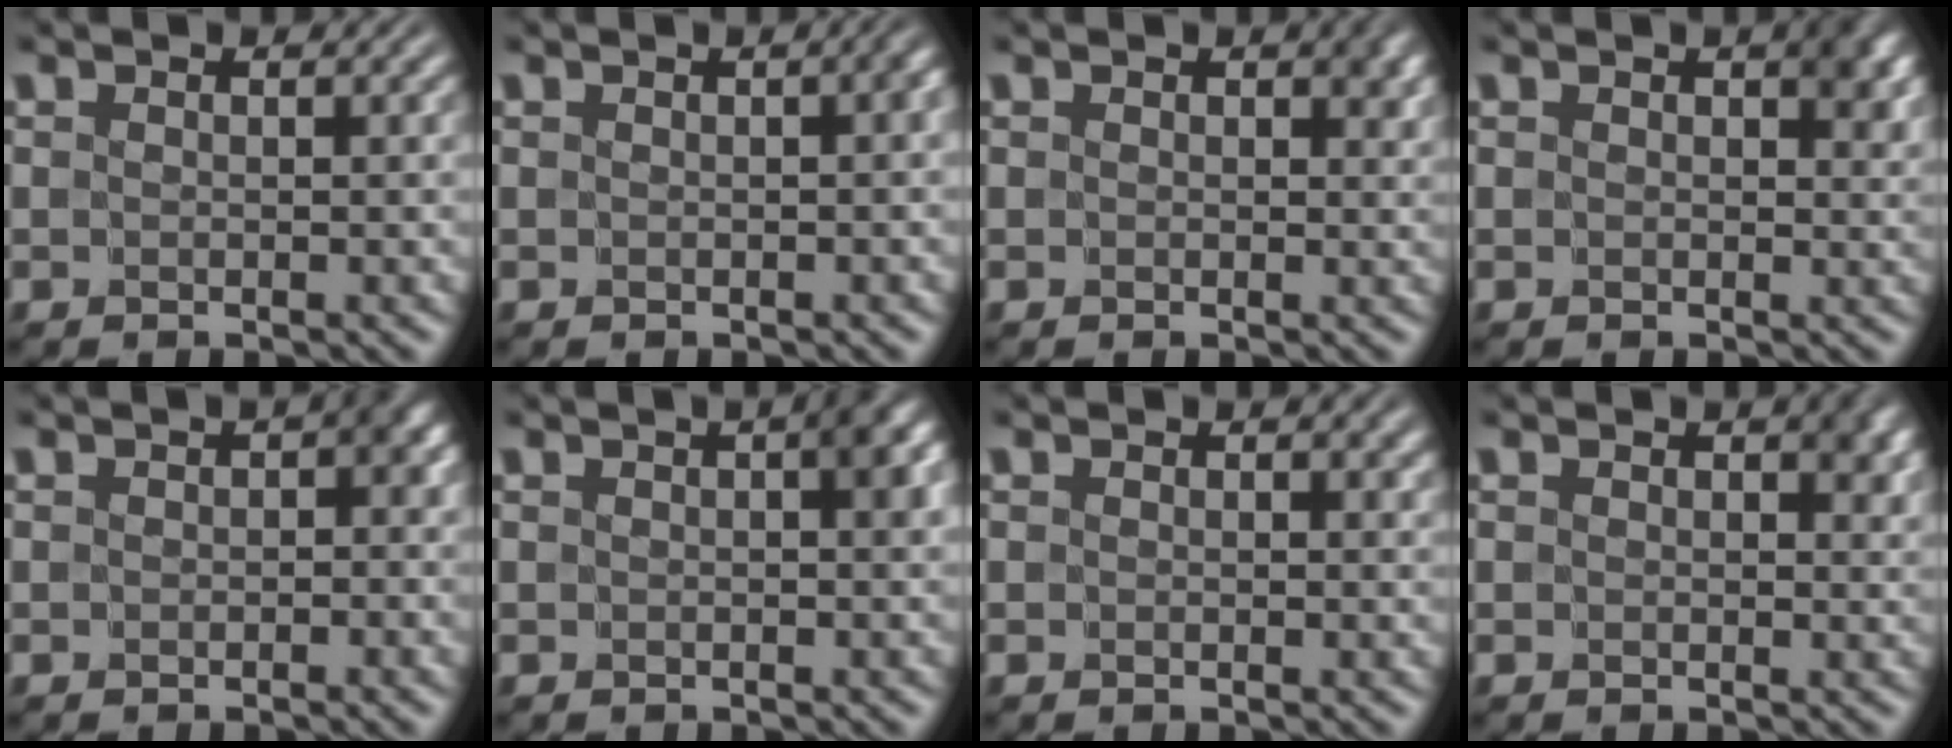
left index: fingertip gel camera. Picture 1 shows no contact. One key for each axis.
{"total": 1.8, "fx": 0.1, "fy": 0.6, "fz": 1.7, "tx": -0.014, "ty": 0.003, "tz": 0.006}
{"total": 1.7, "fx": 0.5, "fy": 1.0, "fz": 1.3, "tx": -0.011, "ty": -0.002, "tz": 0.008}
{"total": 2.6, "fx": 0.9, "fy": 1.4, "fz": 2.0, "tx": -0.019, "ty": -0.001, "tz": 0.013}
{"total": 1.5, "fx": -0.1, "fy": 0.9, "fz": 1.2, "tx": -0.009, "ty": 0.004, "tz": -0.003}
{"total": 2.2, "fx": 0.4, "fy": 0.6, "fz": 2.1, "tx": -0.021, "ty": 0.009, "tz": 0.004}
{"total": 0.7, "fx": 0.3, "fy": 0.4, "fz": 0.5, "tx": -0.003, "ty": -0.001, "tz": 0.006}
{"total": 2.0, "fx": 0.7, "fy": 1.2, "fz": 1.6, "tx": -0.016, "ty": -0.002, "tz": 0.011}